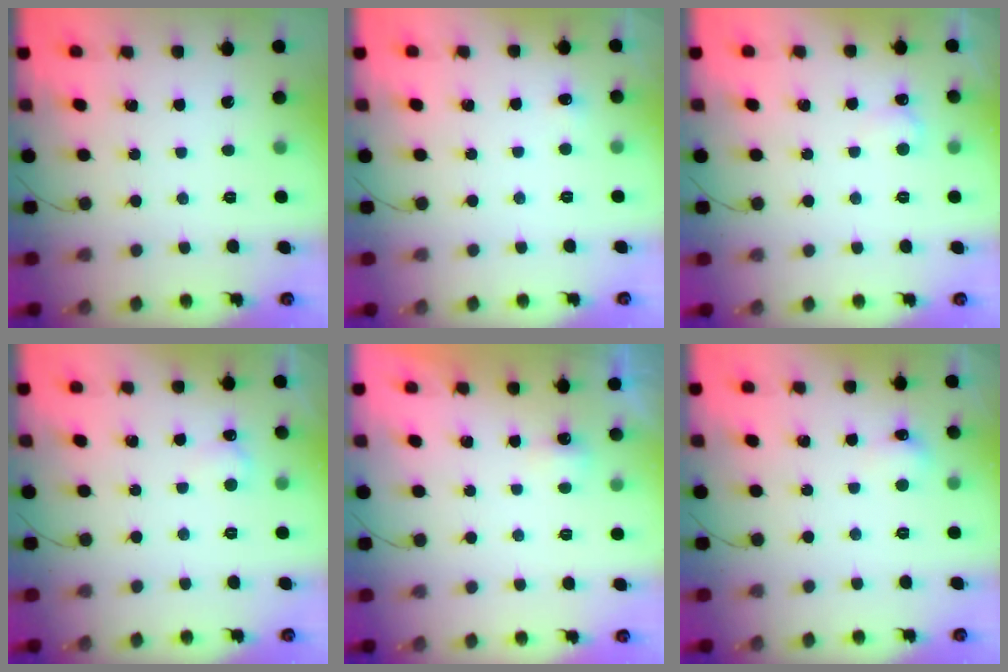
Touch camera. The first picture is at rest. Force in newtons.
{"total": 3.3, "press": 3.1, "slide": 0.9}
{"total": 3.5, "press": 3.4, "slide": 1.0}
{"total": 4.8, "press": 4.6, "slide": 1.2}
{"total": 2.3, "press": 2.2, "slide": 0.6}
{"total": 5.5, "press": 5.2, "slide": 1.8}